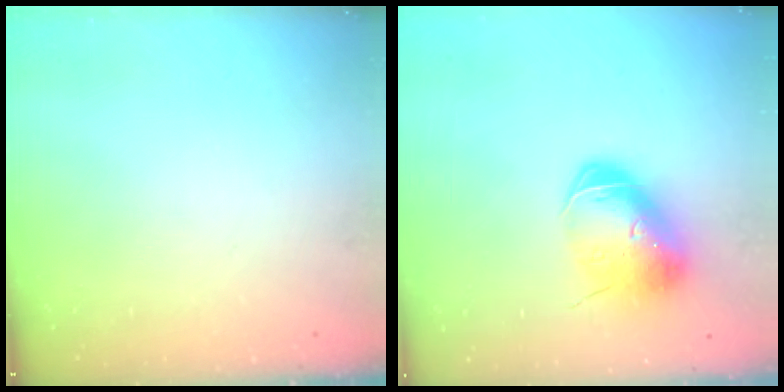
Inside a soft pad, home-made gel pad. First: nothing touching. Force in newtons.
{"total": 13.6, "press": 13.4, "slide": 2.3}